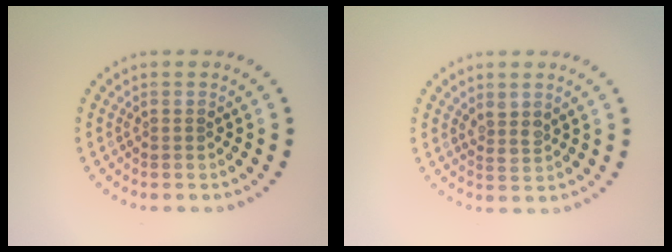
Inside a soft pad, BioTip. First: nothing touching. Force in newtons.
{"total": 1.3, "press": 1.1, "slide": 0.6}